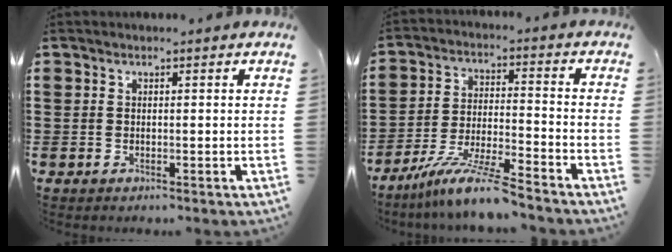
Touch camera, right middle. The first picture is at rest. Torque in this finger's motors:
{"motor_torque": [1.63, -0.51, 0.33, 0.19]}